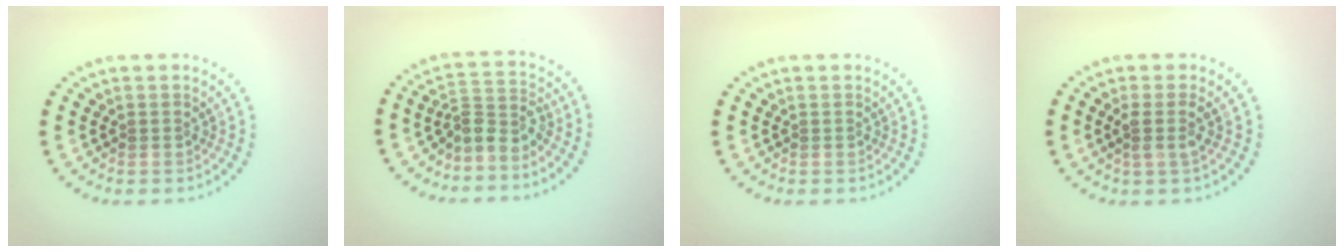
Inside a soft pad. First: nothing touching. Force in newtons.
{"total": 2.8, "press": 2.0, "slide": 1.9}
{"total": 0.0}
{"total": 1.7, "press": 1.3, "slide": 1.0}